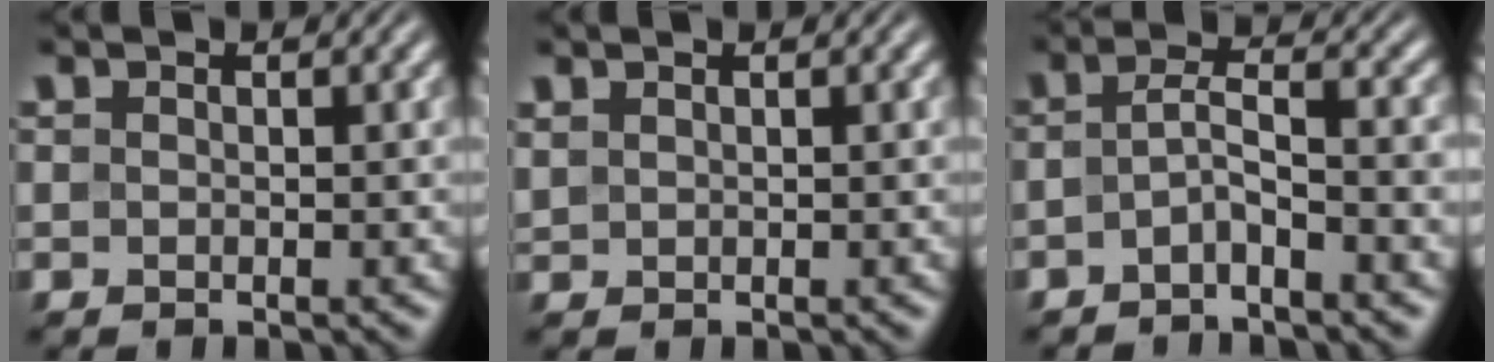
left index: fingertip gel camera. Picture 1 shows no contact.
{"total": 0.7, "force": [0.5, 0.4, 0.2], "torque": [-0.010, 0.003, 0.014]}
{"total": 2.4, "force": [-1.2, 0.4, 2.0], "torque": [-0.041, 0.008, -0.029]}